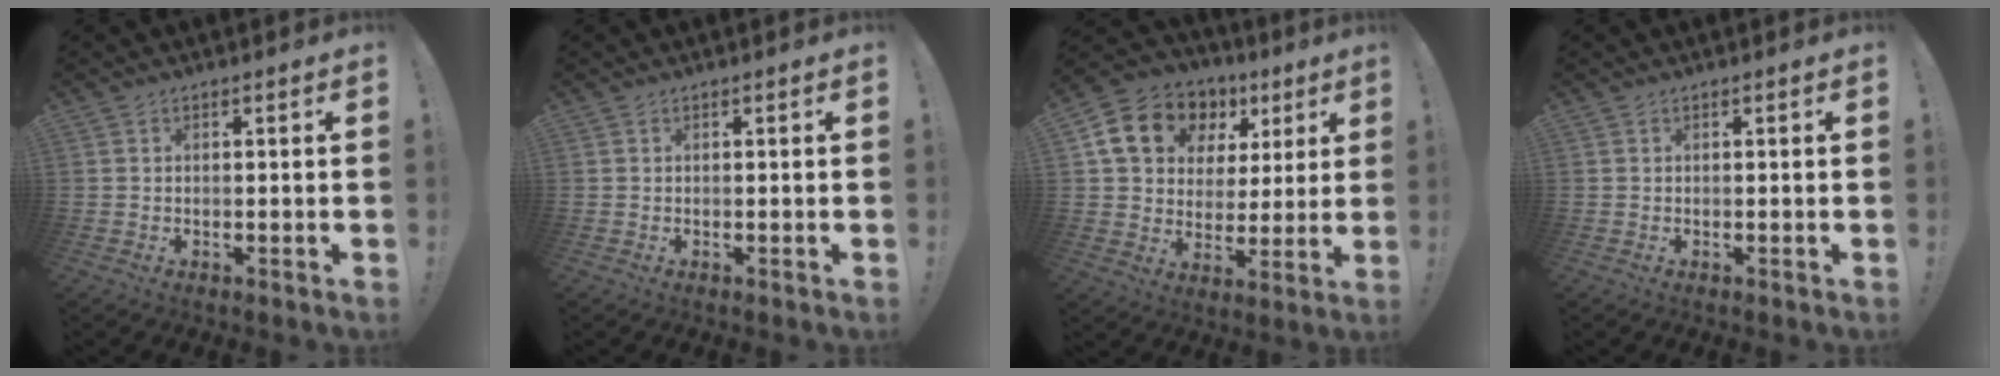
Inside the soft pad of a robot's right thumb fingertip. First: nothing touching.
{"total": 0.0}
{"total": 16.8, "force": [7.8, 12.3, 8.3], "torque": [-0.133, -0.027, 0.156]}
{"total": 0.0}